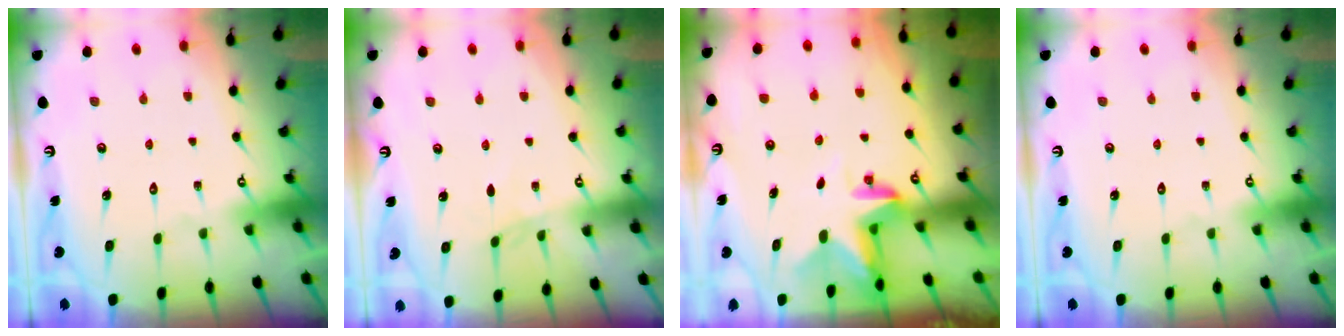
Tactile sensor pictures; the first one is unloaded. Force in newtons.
{"total": 2.9, "press": 2.9, "slide": 0.4}
{"total": 3.1, "press": 3.1, "slide": 0.4}
{"total": 0.0}